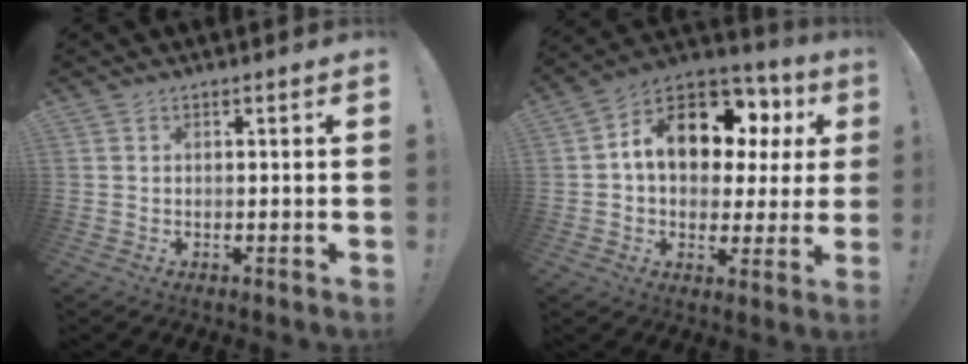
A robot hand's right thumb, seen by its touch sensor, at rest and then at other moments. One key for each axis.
{"total": 15.6, "fx": 5.9, "fy": 9.8, "fz": 10.6, "tx": -0.158, "ty": -0.030, "tz": 0.101}